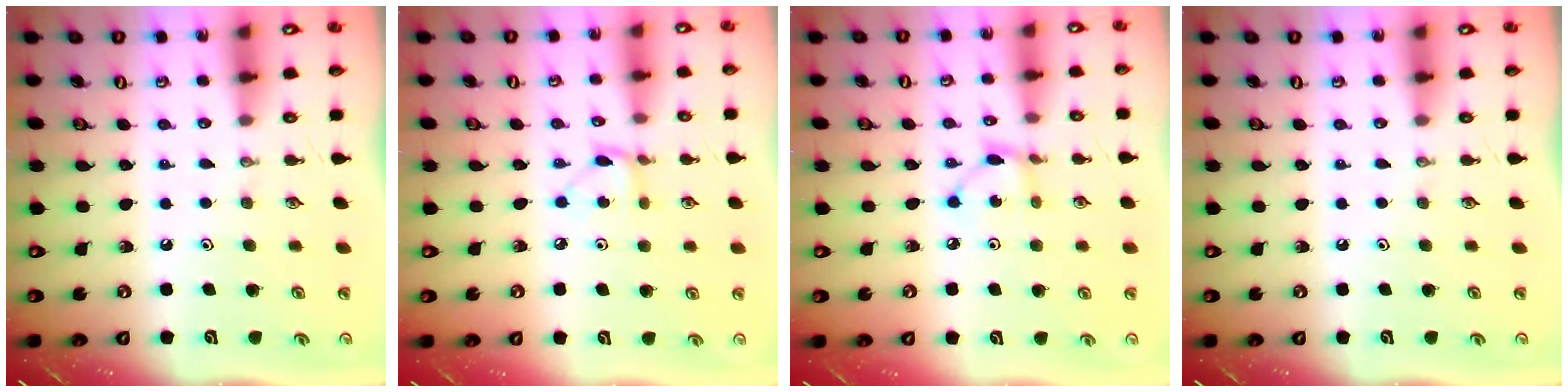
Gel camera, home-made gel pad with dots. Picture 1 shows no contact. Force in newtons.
{"total": 4.6, "press": 4.5, "slide": 0.5}
{"total": 3.1, "press": 3.1, "slide": 0.1}
{"total": 0.0}